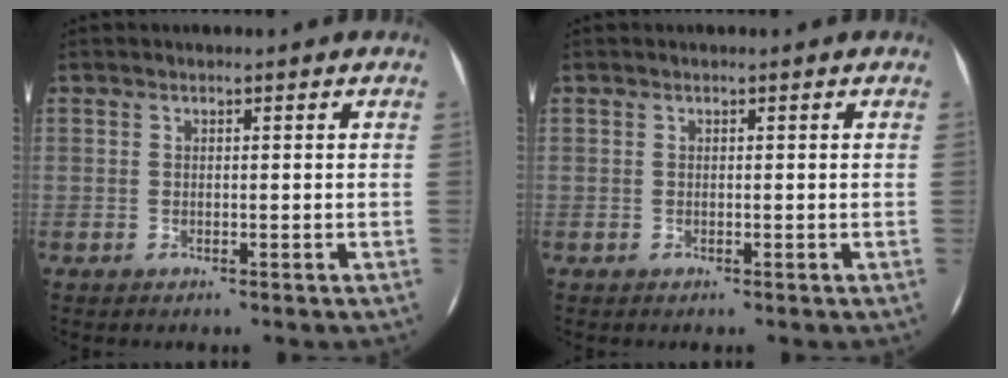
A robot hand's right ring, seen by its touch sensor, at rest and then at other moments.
{"total": 0.0}